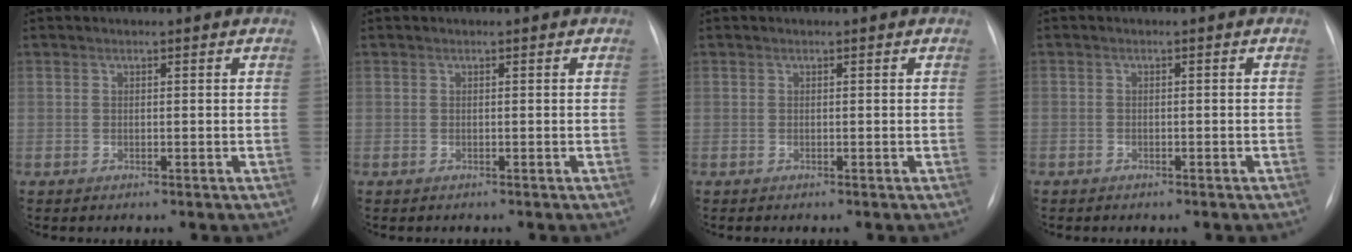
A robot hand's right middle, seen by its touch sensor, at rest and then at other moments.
{"total": 0.0}
{"total": 0.0}
{"total": 1.0, "force": [-0.8, 0.6, 0.3], "torque": [-0.006, 0.003, -0.011]}